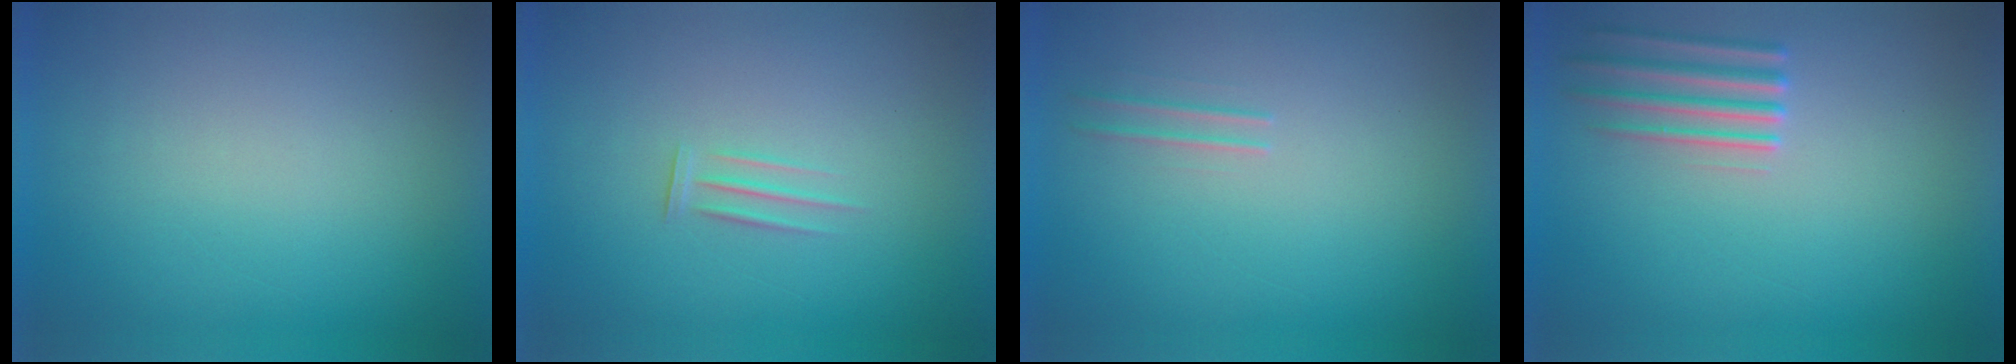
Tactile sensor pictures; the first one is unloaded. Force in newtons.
{"total": 1.9}
{"total": 1.5}
{"total": 2.2}